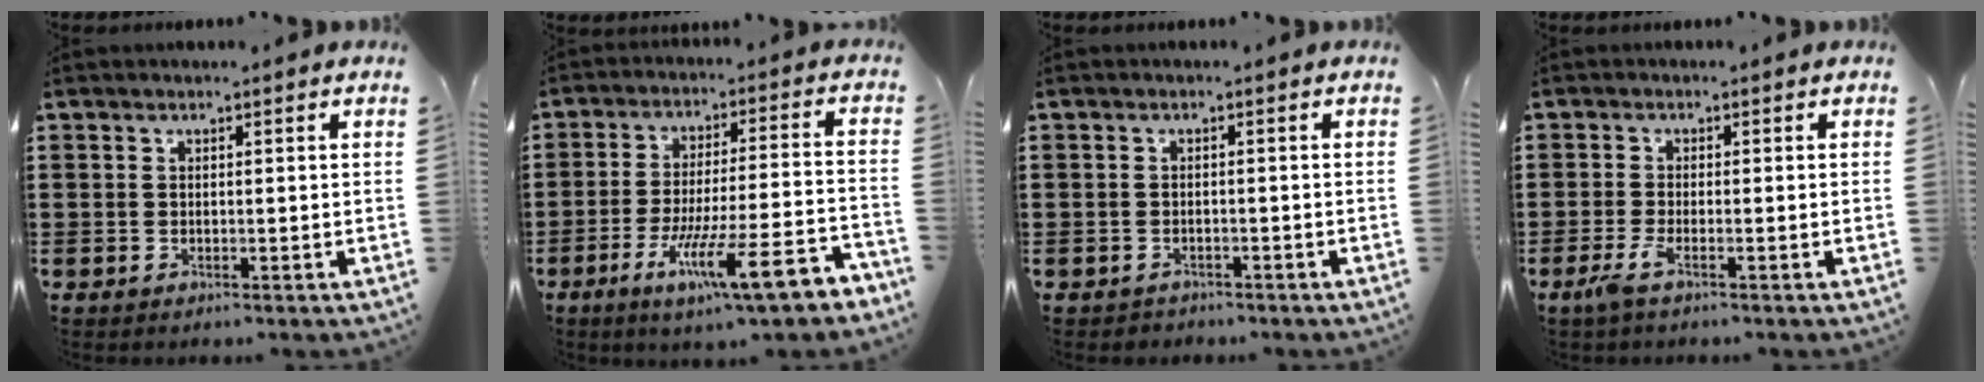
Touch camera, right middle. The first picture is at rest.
{"total": 12.8, "force": [-8.0, 1.6, 9.8], "torque": [-0.159, 0.009, -0.141]}
{"total": 1.0, "force": [-0.9, 0.4, -0.1], "torque": [-0.001, 0.002, -0.022]}
{"total": 2.7, "force": [-1.5, 0.3, 2.2], "torque": [-0.054, -0.007, -0.030]}